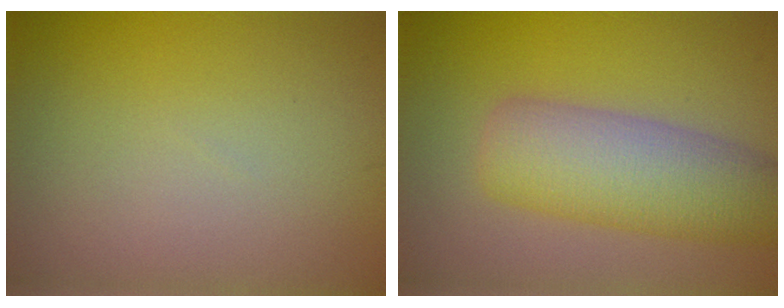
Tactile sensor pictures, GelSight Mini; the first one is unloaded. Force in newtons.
{"total": 7.1, "press": 7.1, "slide": 0.4}